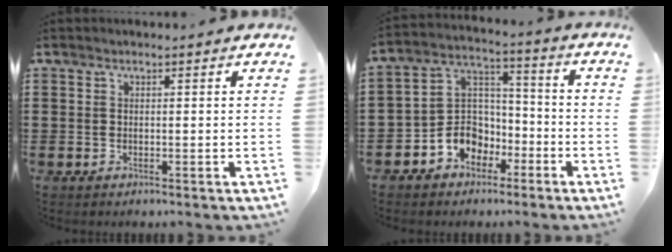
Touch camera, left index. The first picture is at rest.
{"total": 7.0, "force": [-3.8, 5.8, 0.7], "torque": [-0.043, 0.009, -0.078]}